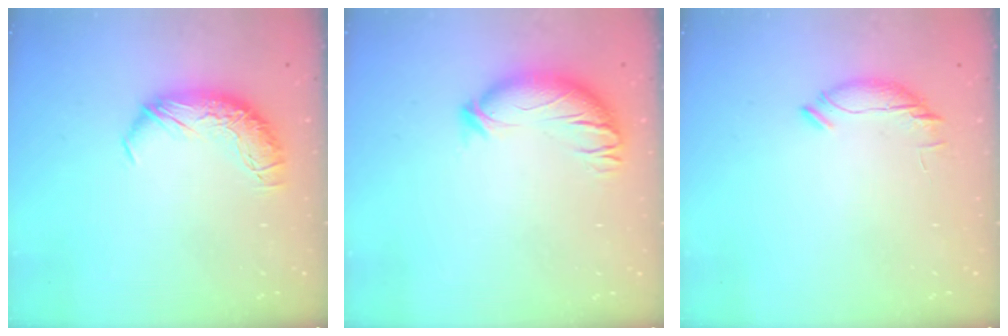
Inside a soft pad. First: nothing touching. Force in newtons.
{"total": 2.8, "press": 2.0, "slide": 2.0}
{"total": 5.6, "press": 5.6, "slide": 0.6}